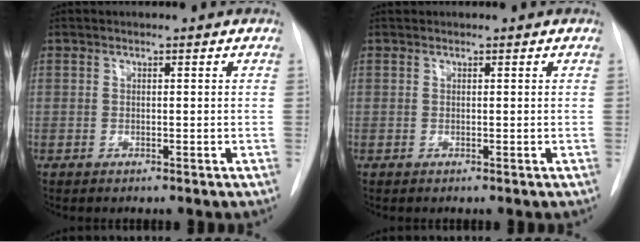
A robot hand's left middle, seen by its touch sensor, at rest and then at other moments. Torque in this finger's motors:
{"motor_torque": [0.09, -0.08, -0.04, 0.01]}